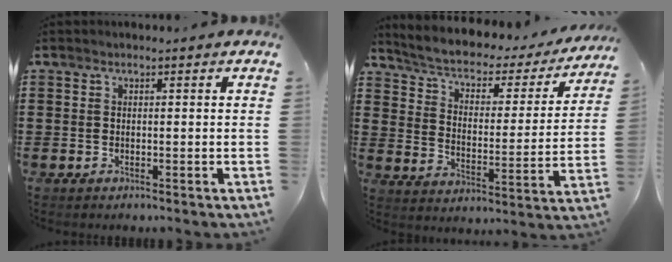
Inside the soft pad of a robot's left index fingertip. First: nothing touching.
{"total": 4.2, "force": [2.8, 2.1, 2.4], "torque": [-0.062, -0.020, 0.040]}